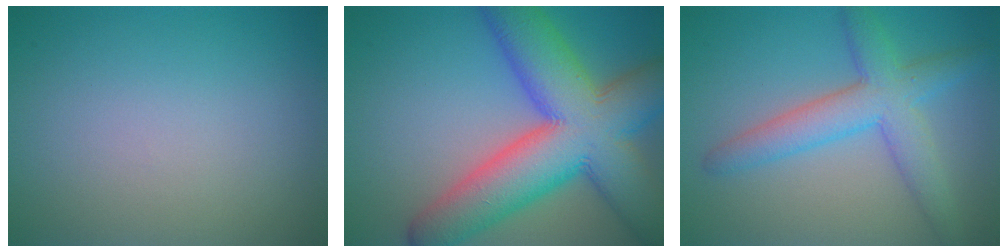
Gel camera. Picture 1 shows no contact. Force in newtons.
{"total": 13.6, "press": 13.6, "slide": 0.3}
{"total": 5.2, "press": 5.2, "slide": 0.3}